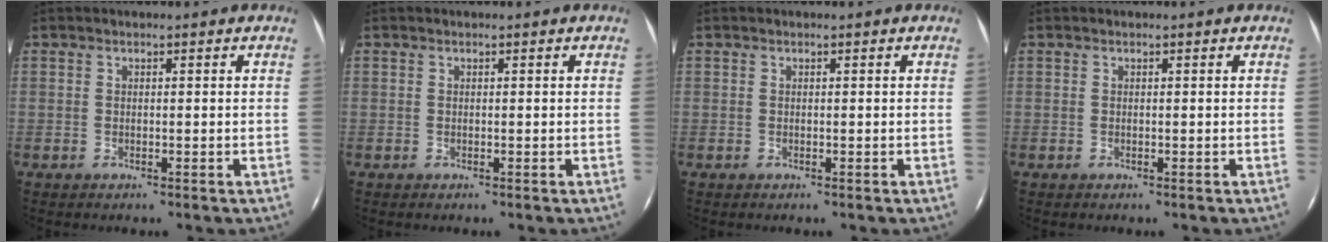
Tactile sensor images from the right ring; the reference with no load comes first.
{"total": 0.0}
{"total": 0.0}
{"total": 0.0}